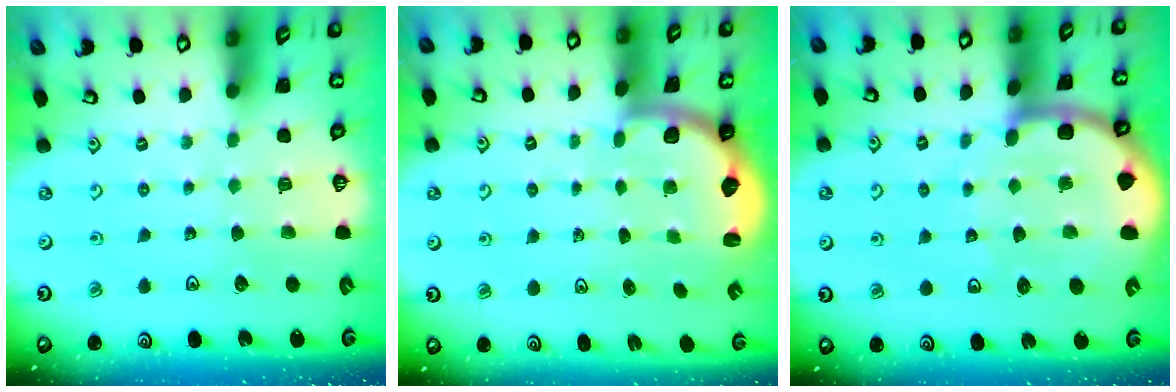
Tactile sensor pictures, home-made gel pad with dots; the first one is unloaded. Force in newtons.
{"total": 2.4, "press": 2.1, "slide": 1.3}
{"total": 8.8, "press": 8.7, "slide": 1.3}